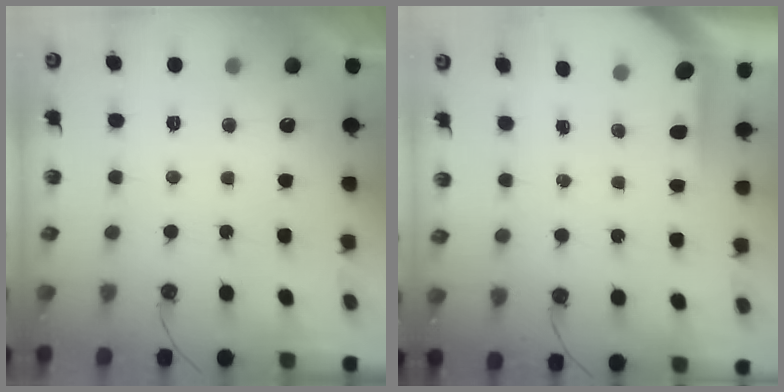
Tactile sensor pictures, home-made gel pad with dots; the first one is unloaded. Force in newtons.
{"total": 3.7, "press": 3.6, "slide": 0.4}